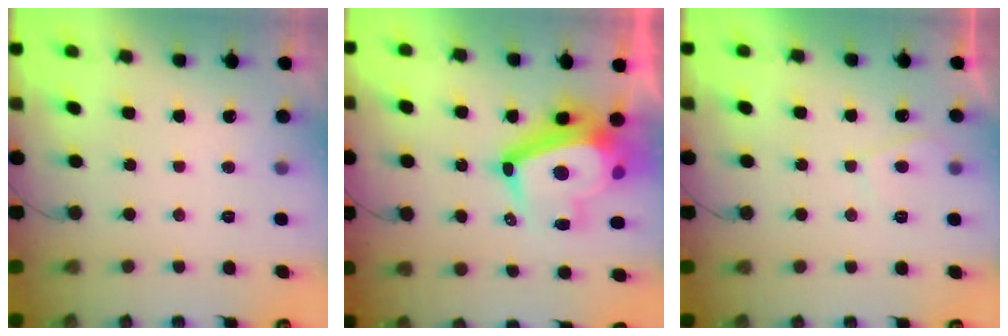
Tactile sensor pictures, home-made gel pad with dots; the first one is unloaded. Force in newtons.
{"total": 14.6, "press": 14.2, "slide": 3.5}
{"total": 2.3, "press": 2.2, "slide": 0.7}